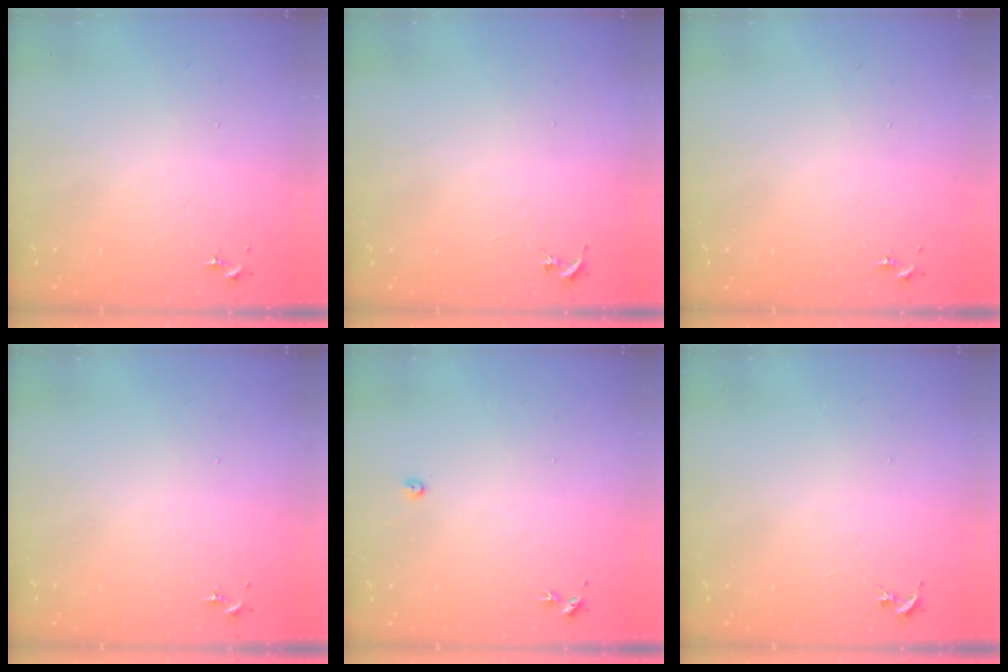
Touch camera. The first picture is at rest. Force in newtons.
{"total": 0.0}
{"total": 0.0}
{"total": 0.0}
{"total": 2.4, "press": 2.4, "slide": 0.3}
{"total": 0.0}